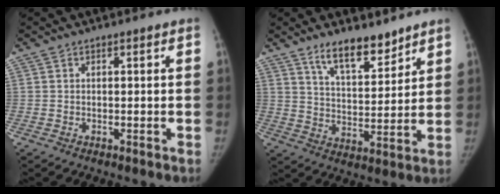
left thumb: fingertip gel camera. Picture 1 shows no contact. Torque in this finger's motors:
{"motor_torque": [0.52, -0.33, 0.76, -0.63, 0.21]}